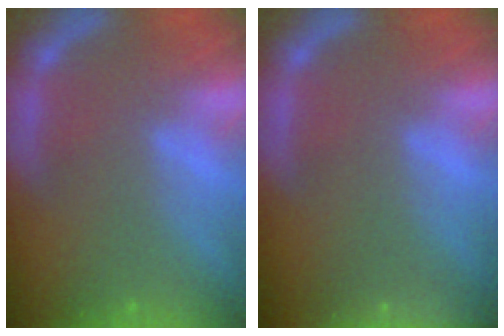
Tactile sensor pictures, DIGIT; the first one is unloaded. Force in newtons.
{"total": 5.5}